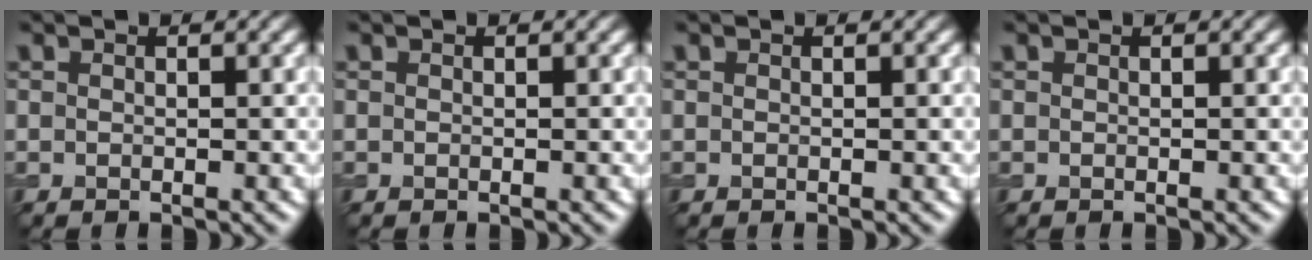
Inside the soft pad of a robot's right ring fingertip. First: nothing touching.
{"total": 0.0}
{"total": 0.0}
{"total": 0.0}